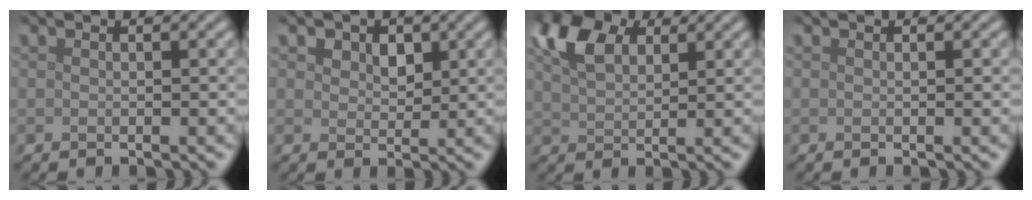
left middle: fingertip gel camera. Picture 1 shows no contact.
{"total": 2.6, "force": [1.4, 1.8, 1.3], "torque": [-0.025, -0.007, 0.022]}
{"total": 6.1, "force": [3.3, 3.5, 3.8], "torque": [-0.090, 0.013, 0.059]}
{"total": 0.0}